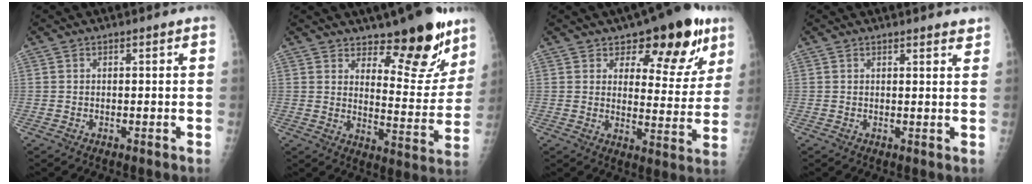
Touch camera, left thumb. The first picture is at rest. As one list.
[{"total": 14.2, "force": [10.5, 5.4, 8.0], "torque": [-0.051, -0.087, 0.155]}, {"total": 14.9, "force": [9.1, 7.3, 9.2], "torque": [-0.054, -0.050, 0.127]}, {"total": 2.9, "force": [2.7, 0.6, 0.9], "torque": [-0.003, -0.014, 0.025]}]